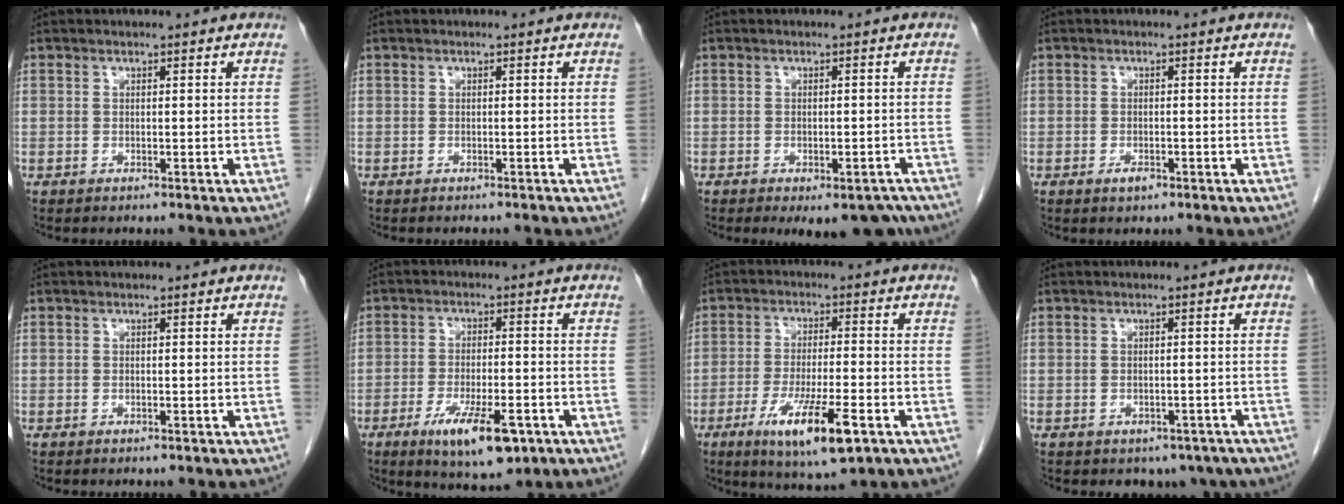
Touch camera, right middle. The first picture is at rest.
{"total": 2.0, "force": [-1.9, 0.3, 0.6], "torque": [-0.008, -0.001, -0.023]}
{"total": 7.4, "force": [-5.6, 3.3, 3.5], "torque": [-0.026, 0.001, -0.071]}
{"total": 1.5, "force": [-0.9, 0.6, 1.0], "torque": [-0.017, 0.001, -0.011]}
{"total": 0.0}
{"total": 9.6, "force": [-4.9, 2.7, 7.8], "torque": [-0.133, -0.013, -0.070]}
{"total": 10.9, "force": [-5.2, 1.5, 9.5], "torque": [-0.170, -0.026, -0.080]}
{"total": 5.0, "force": [-3.8, 3.0, 1.1], "torque": [0.003, 0.009, -0.043]}